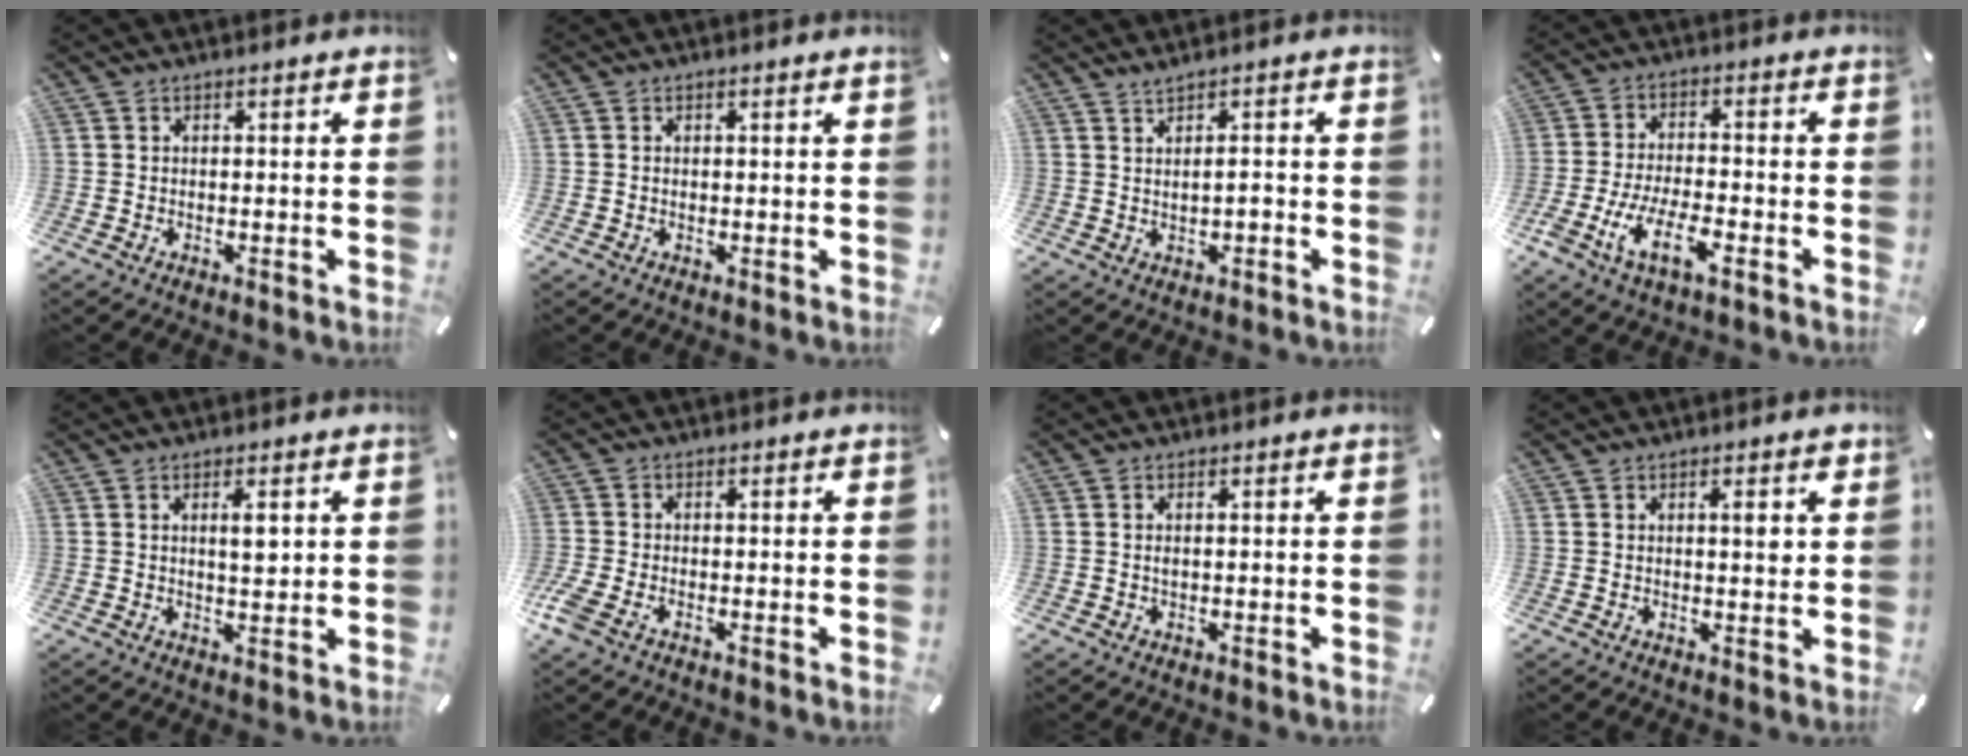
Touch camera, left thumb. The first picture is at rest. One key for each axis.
{"total": 0.6, "fx": 0.1, "fy": 0.1, "fz": 0.6, "tx": -0.010, "ty": -0.001, "tz": 0.002}
{"total": 1.9, "fx": 0.6, "fy": 0.5, "fz": 1.7, "tx": -0.030, "ty": 0.000, "tz": 0.010}
{"total": 10.0, "fx": -4.9, "fy": 4.1, "fz": 7.7, "tx": -0.170, "ty": 0.006, "tz": -0.093}
{"total": 3.8, "fx": 1.2, "fy": 1.2, "fz": 3.4, "tx": -0.056, "ty": -0.004, "tz": 0.015}
{"total": 2.9, "fx": -1.3, "fy": 1.4, "fz": 2.1, "tx": -0.061, "ty": -0.004, "tz": -0.030}
{"total": 0.8, "fx": 0.1, "fy": 0.3, "fz": 0.7, "tx": -0.014, "ty": 0.002, "tz": 0.001}
{"total": 2.8, "fx": 1.2, "fy": 0.8, "fz": 2.4, "tx": -0.033, "ty": -0.001, "tz": 0.014}